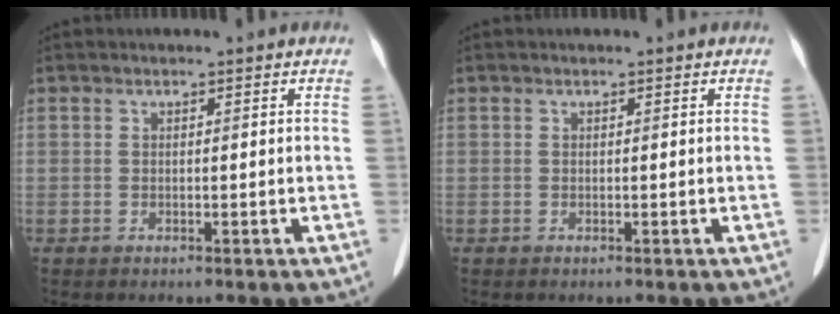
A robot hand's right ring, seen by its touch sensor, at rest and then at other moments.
{"total": 0.0}